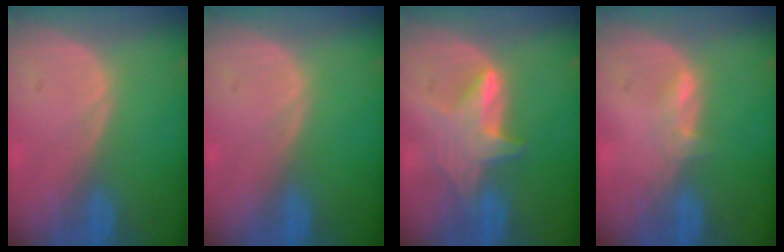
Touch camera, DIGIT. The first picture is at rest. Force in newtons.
{"total": 0.0}
{"total": 5.6, "press": 5.6, "slide": 0.4}
{"total": 1.7, "press": 1.7, "slide": 0.6}